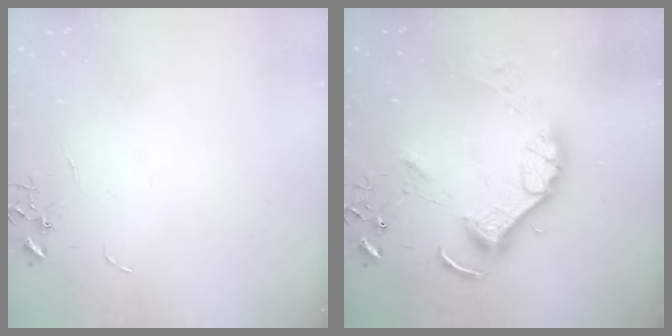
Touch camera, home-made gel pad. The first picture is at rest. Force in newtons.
{"total": 12.3, "press": 12.1, "slide": 1.6}